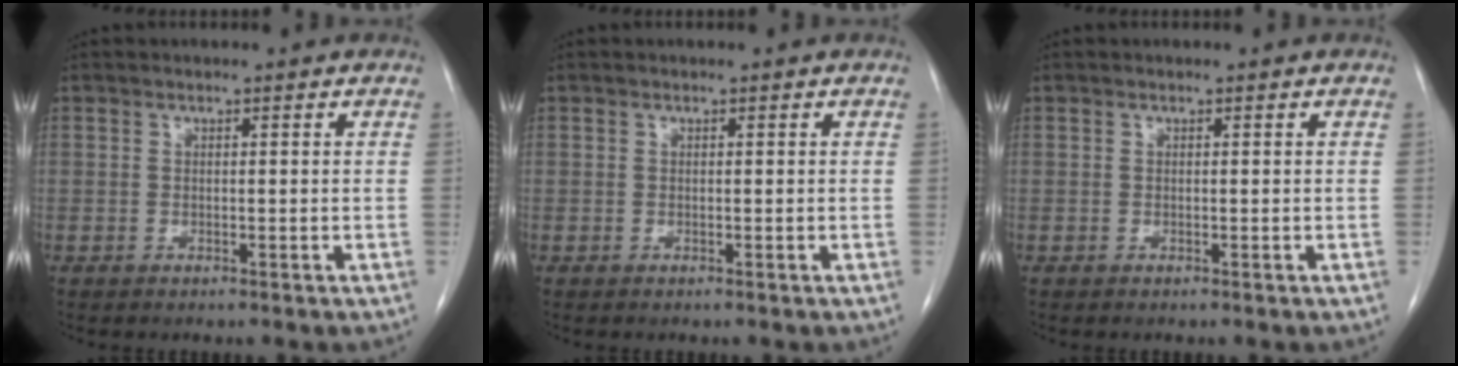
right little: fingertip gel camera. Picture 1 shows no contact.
{"total": 0.0}
{"total": 0.0}